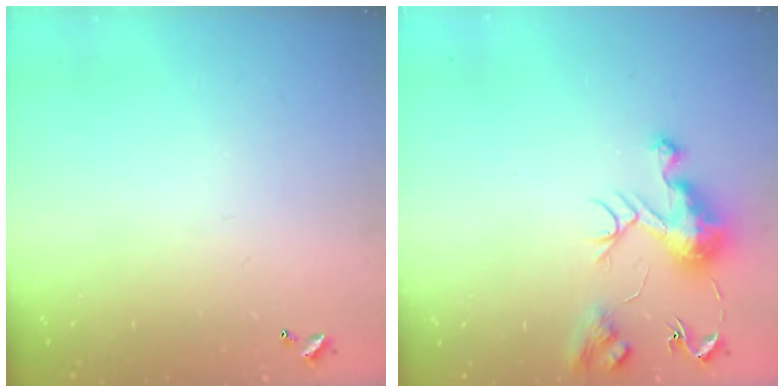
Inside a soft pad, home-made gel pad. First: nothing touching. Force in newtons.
{"total": 10.1, "press": 10.0, "slide": 0.8}